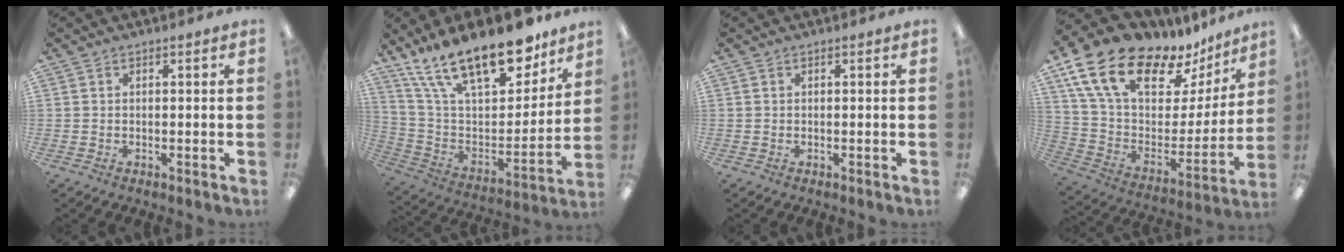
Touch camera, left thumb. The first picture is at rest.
{"total": 24.4, "force": [17.9, 8.7, 14.3], "torque": [-0.248, -0.106, 0.310]}
{"total": 0.0}
{"total": 22.3, "force": [15.3, 11.1, 11.9], "torque": [-0.206, -0.094, 0.277]}